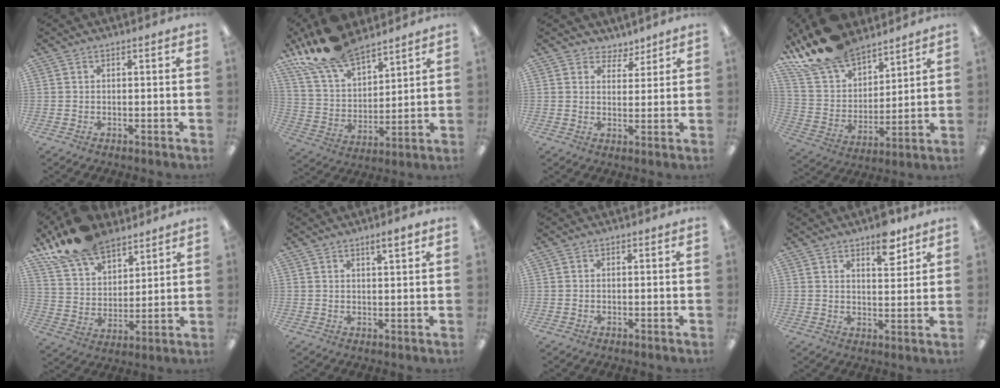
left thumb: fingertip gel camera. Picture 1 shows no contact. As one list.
[{"total": 16.9, "force": [13.8, 6.6, 7.2], "torque": [-0.160, -0.073, 0.255]}, {"total": 3.9, "force": [3.3, 1.9, 0.1], "torque": [0.003, -0.021, 0.060]}, {"total": 17.1, "force": [14.5, 7.2, 5.3], "torque": [-0.137, -0.089, 0.272]}, {"total": 15.4, "force": [12.0, 7.2, 6.3], "torque": [-0.128, -0.065, 0.226]}, {"total": 2.9, "force": [2.2, 0.5, 1.8], "torque": [-0.031, -0.003, 0.036]}, {"total": 0.0}, {"total": 7.3, "force": [5.3, 2.9, 4.2], "torque": [-0.038, -0.036, 0.085]}]